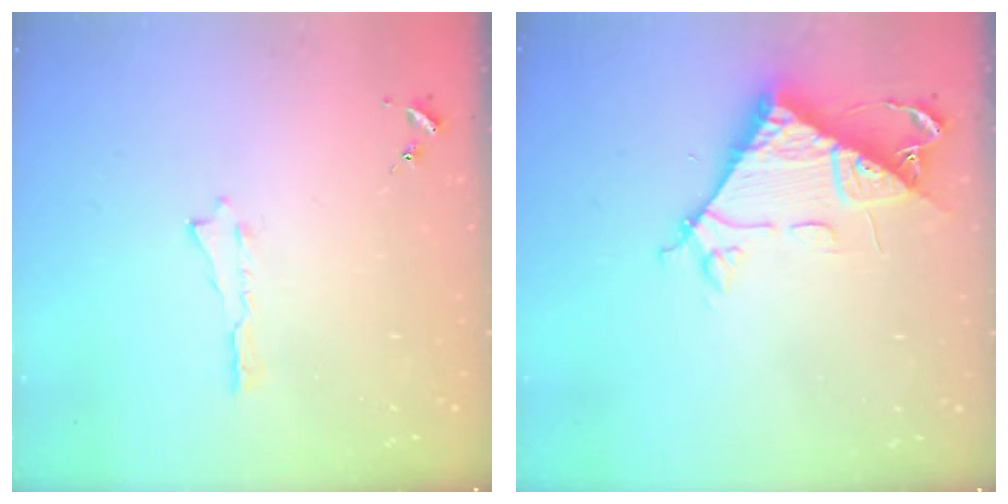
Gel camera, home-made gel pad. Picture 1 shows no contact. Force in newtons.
{"total": 8.5, "press": 8.4, "slide": 0.7}